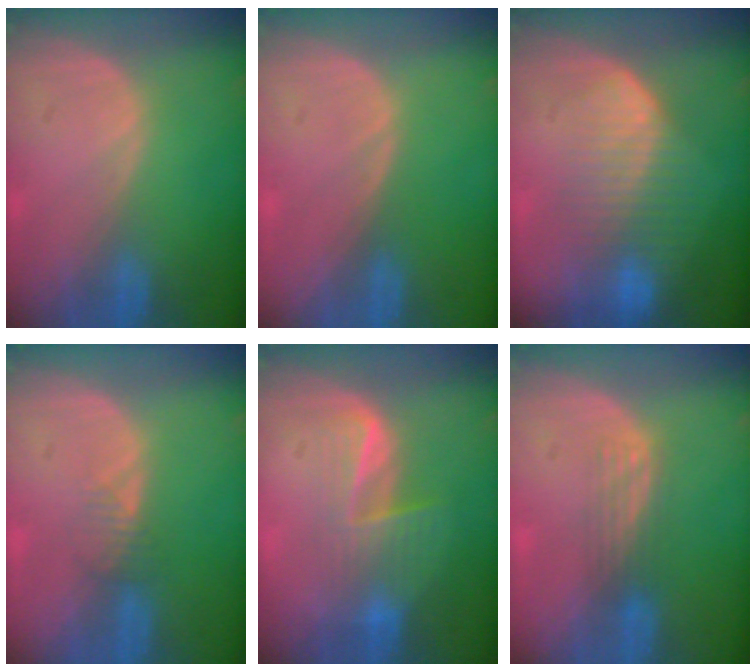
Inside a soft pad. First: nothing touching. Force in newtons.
{"total": 0.0}
{"total": 7.9, "press": 7.4, "slide": 2.5}
{"total": 1.6, "press": 1.6, "slide": 0.2}
{"total": 6.0, "press": 5.7, "slide": 1.8}
{"total": 2.9, "press": 2.6, "slide": 1.3}